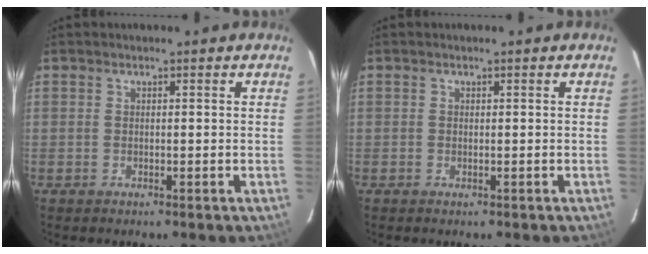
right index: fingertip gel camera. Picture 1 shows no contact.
{"total": 0.0}